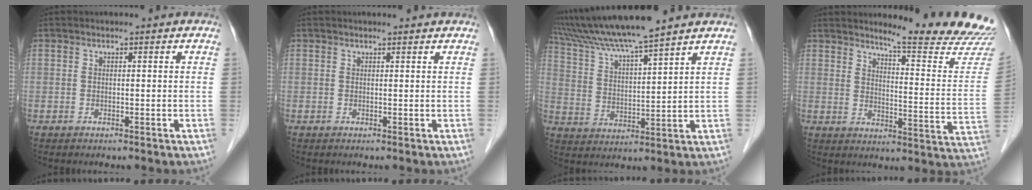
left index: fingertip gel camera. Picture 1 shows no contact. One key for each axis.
{"total": 1.6, "fx": 1.6, "fy": 0.1, "fz": 0.3, "tx": -0.010, "ty": 0.003, "tz": 0.015}
{"total": 13.1, "fx": 11.4, "fy": -0.9, "fz": 6.5, "tx": -0.125, "ty": 0.019, "tz": 0.202}
{"total": 17.5, "fx": 16.7, "fy": -0.6, "fz": 5.3, "tx": -0.073, "ty": -0.132, "tz": 0.191}